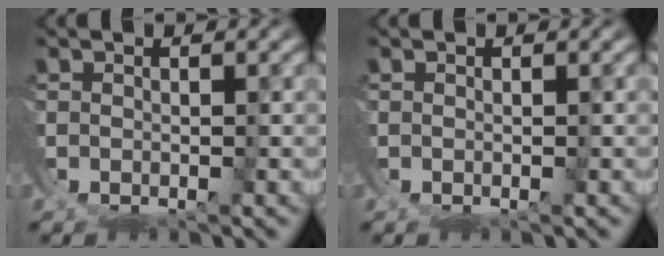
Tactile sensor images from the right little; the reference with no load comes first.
{"total": 0.0}